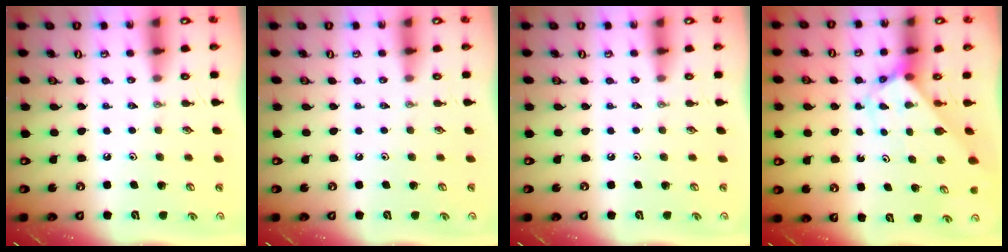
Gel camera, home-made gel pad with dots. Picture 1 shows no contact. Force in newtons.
{"total": 0.0}
{"total": 0.0}
{"total": 2.7, "press": 2.7, "slide": 0.1}